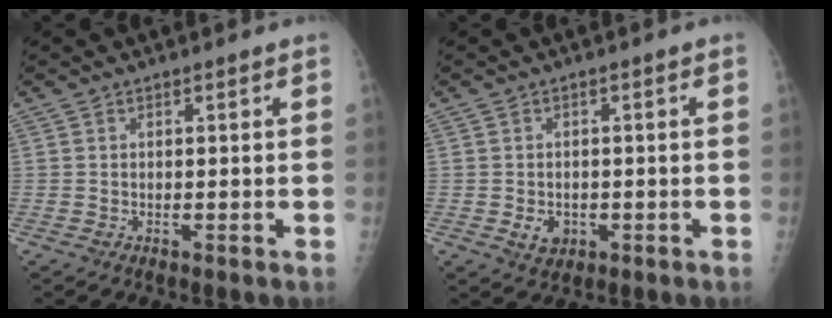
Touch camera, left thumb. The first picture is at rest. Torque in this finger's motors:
{"motor_torque": [-0.47, 0.37, 0.39, 0.30, 0.00]}